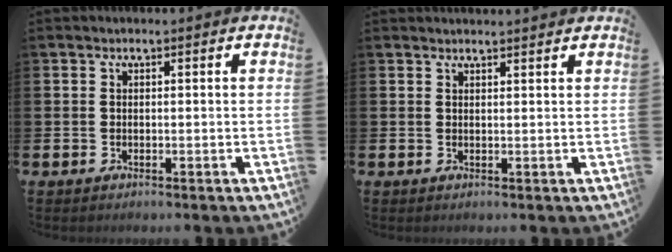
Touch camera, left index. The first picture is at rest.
{"total": 1.4, "force": [1.4, -0.1, 0.0], "torque": [0.011, -0.011, 0.023]}